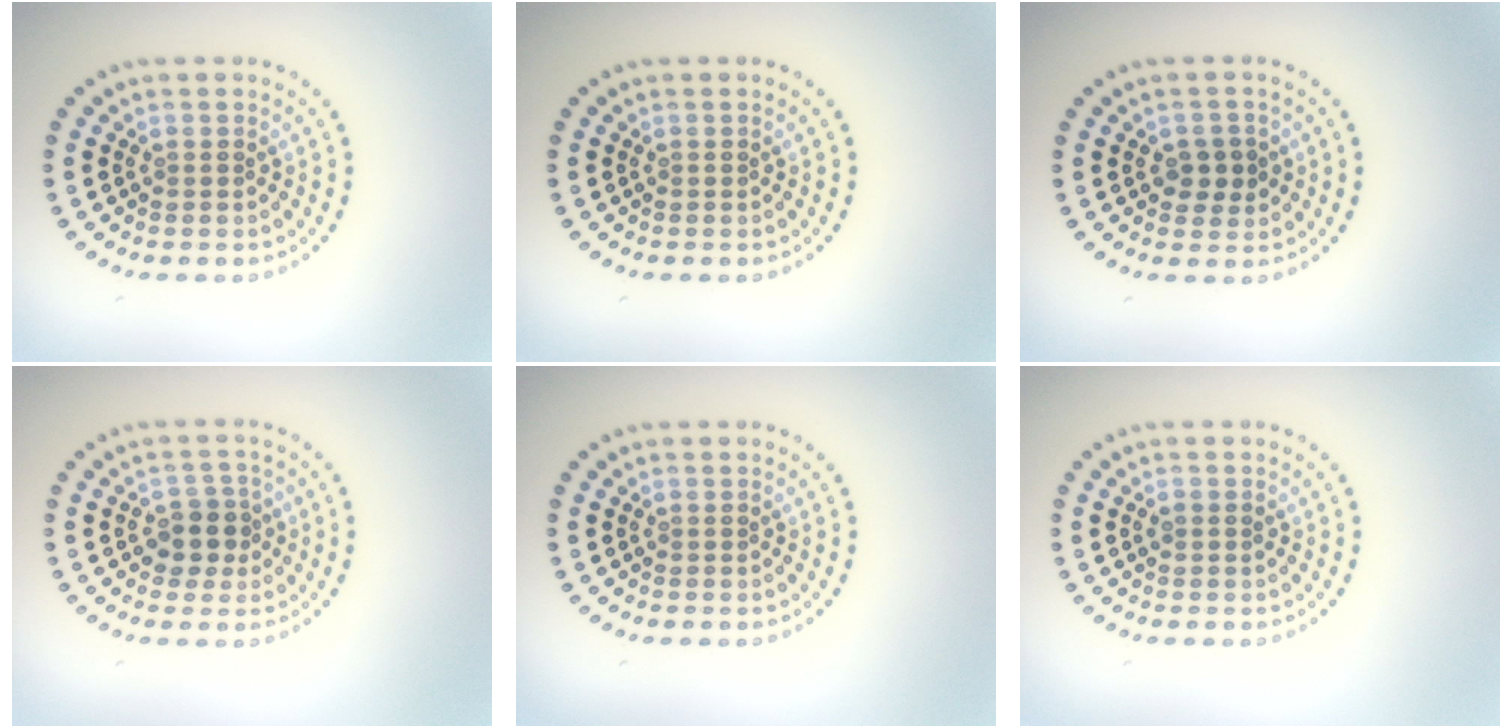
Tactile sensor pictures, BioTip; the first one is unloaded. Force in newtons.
{"total": 0.0}
{"total": 2.2, "press": 2.2, "slide": 0.6}
{"total": 2.7, "press": 2.5, "slide": 1.1}
{"total": 0.0}
{"total": 0.8, "press": 0.8, "slide": 0.1}